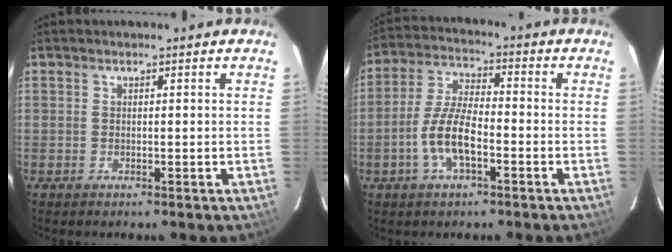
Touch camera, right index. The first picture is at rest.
{"total": 9.0, "force": [-3.4, 3.1, 7.8], "torque": [-0.165, 0.005, -0.065]}